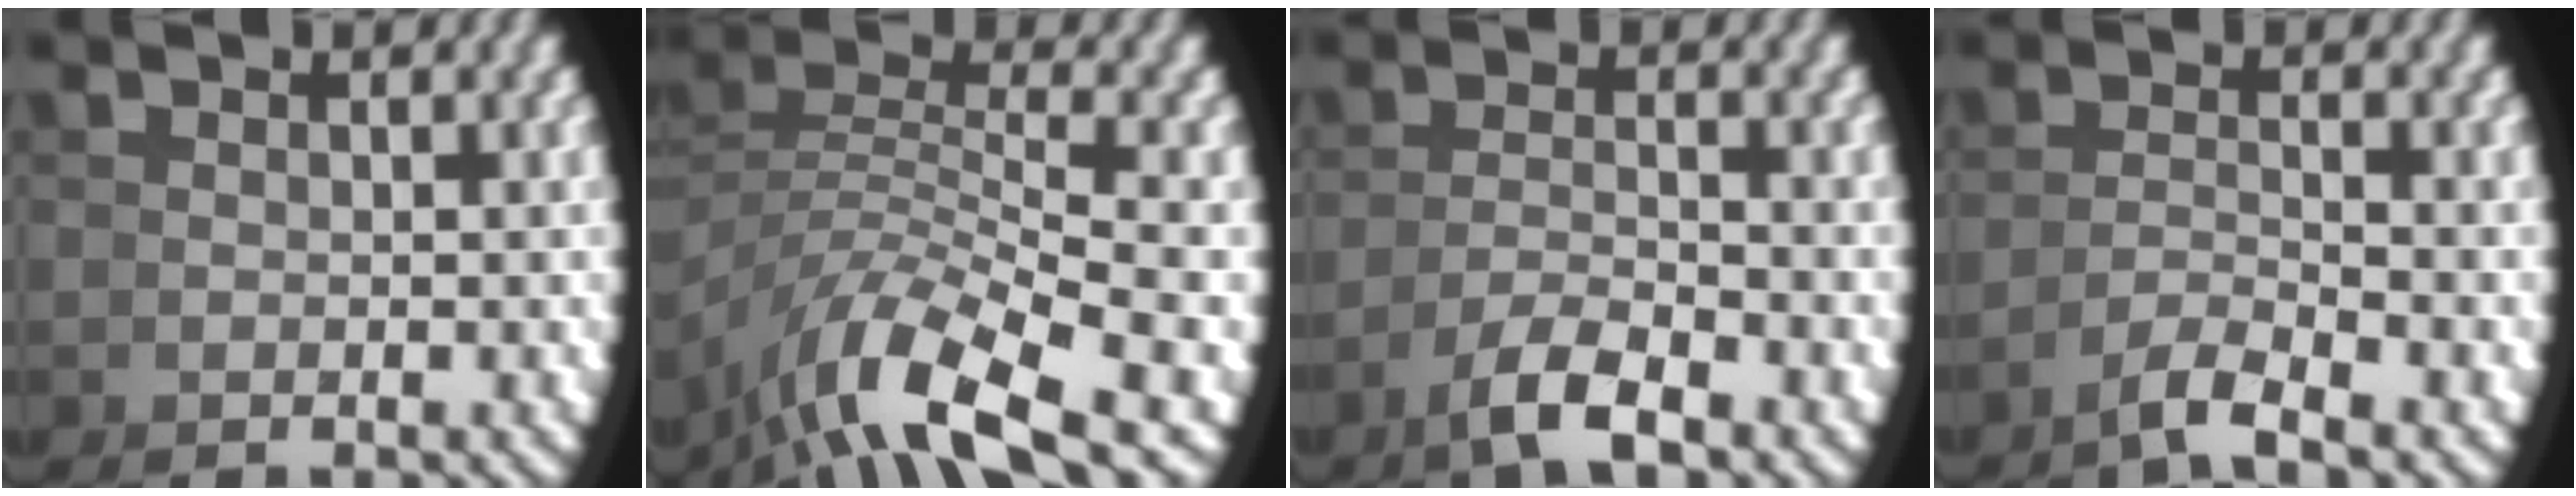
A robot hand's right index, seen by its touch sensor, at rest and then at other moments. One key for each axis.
{"total": 6.8, "fx": -2.0, "fy": 3.4, "fz": 5.5, "tx": -0.110, "ty": -0.017, "tz": -0.018}
{"total": 3.1, "fx": -1.9, "fy": 0.2, "fz": 2.4, "tx": -0.035, "ty": -0.002, "tz": -0.031}
{"total": 2.3, "fx": -1.7, "fy": -0.7, "fz": 1.5, "tx": -0.015, "ty": 0.004, "tz": -0.033}